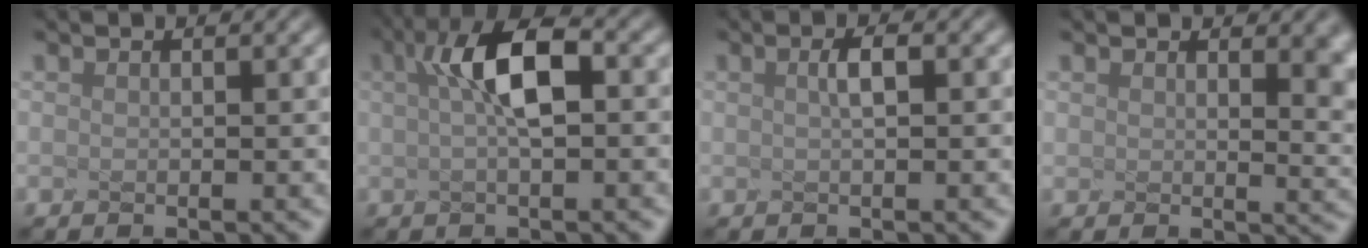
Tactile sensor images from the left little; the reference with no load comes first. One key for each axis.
{"total": 3.8, "fx": -0.2, "fy": 0.4, "fz": 3.8, "tx": -0.096, "ty": 0.006, "tz": 0.033}
{"total": 1.3, "fx": -1.0, "fy": -0.6, "fz": 0.5, "tx": -0.032, "ty": -0.002, "tz": 0.017}
{"total": 6.8, "fx": 3.9, "fy": 2.9, "fz": 4.8, "tx": -0.048, "ty": 0.039, "tz": 0.066}